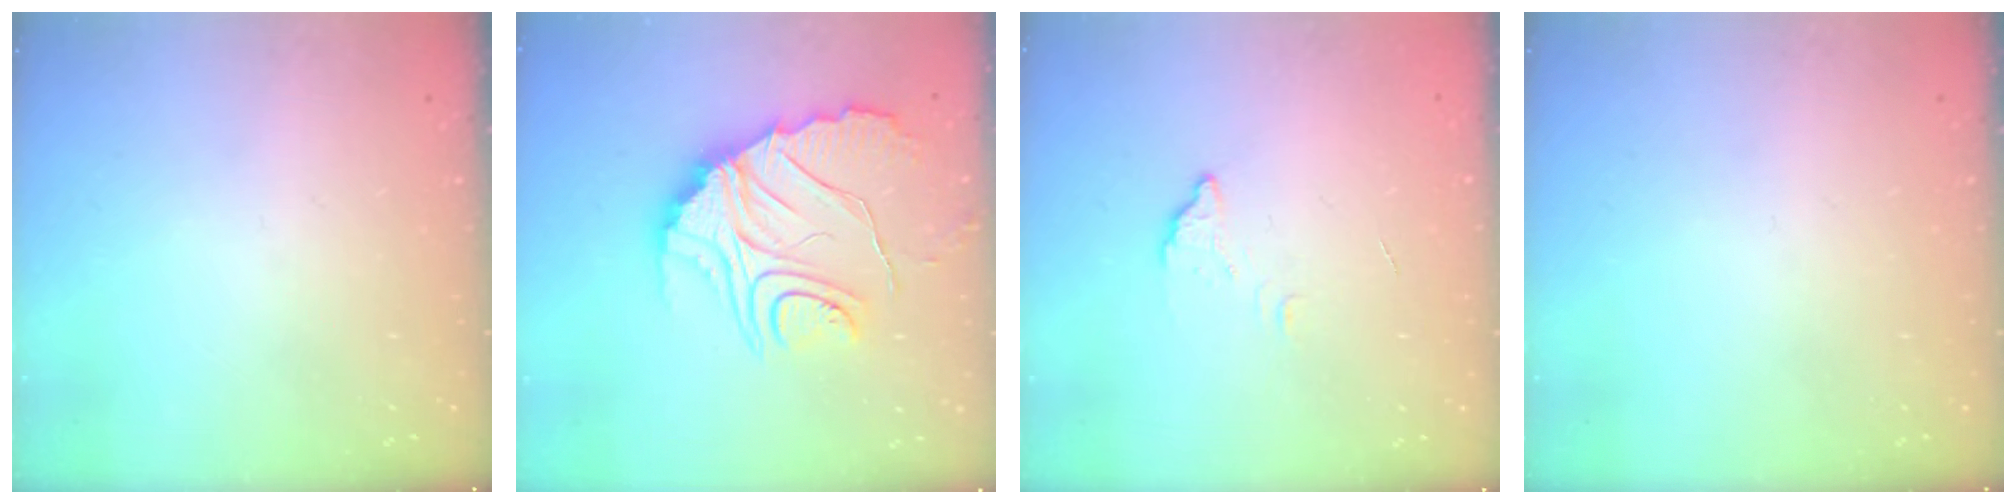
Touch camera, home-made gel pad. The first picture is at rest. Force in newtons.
{"total": 15.6, "press": 15.6, "slide": 1.4}
{"total": 2.8, "press": 2.8, "slide": 0.2}
{"total": 0.0}